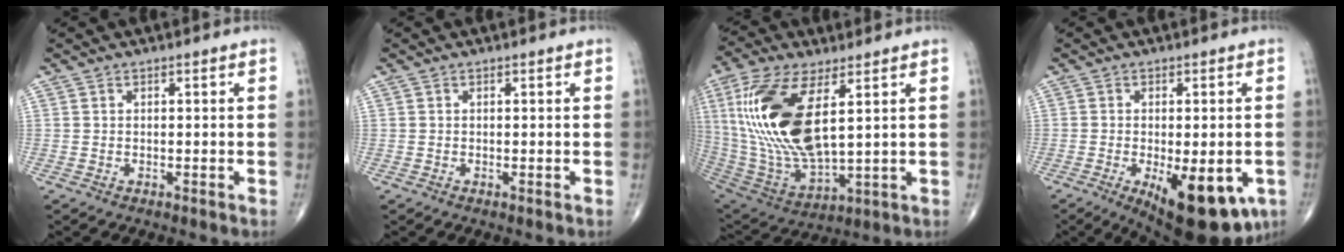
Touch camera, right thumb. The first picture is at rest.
{"total": 0.0}
{"total": 22.1, "force": [5.5, 9.4, 19.2], "torque": [-0.411, -0.030, 0.112]}
{"total": 15.8, "force": [-5.7, 6.5, 13.2], "torque": [-0.147, -0.011, -0.065]}